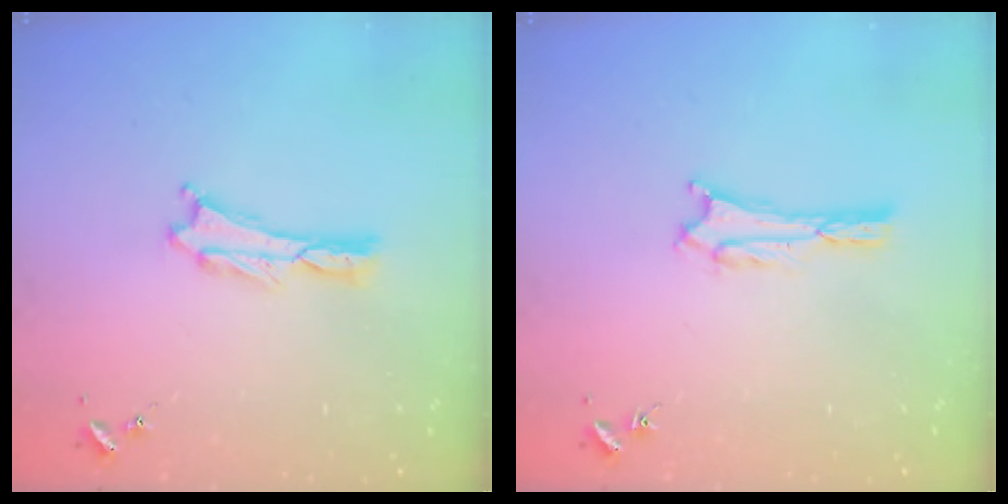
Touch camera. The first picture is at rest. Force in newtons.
{"total": 1.7, "press": 1.7, "slide": 0.3}